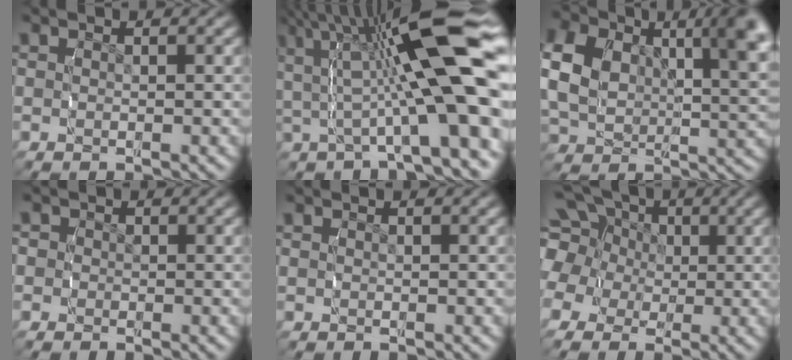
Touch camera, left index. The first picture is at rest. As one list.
[{"total": 9.3, "force": [1.2, 3.1, 8.7], "torque": [-0.126, 0.027, 0.011]}, {"total": 9.0, "force": [2.1, 6.3, 6.0], "torque": [-0.105, -0.005, 0.035]}, {"total": 1.8, "force": [-0.2, 1.8, -0.3], "torque": [0.009, -0.001, -0.010]}, {"total": 0.0}, {"total": 10.8, "force": [2.5, 9.5, 4.6], "torque": [-0.087, -0.001, 0.025]}]